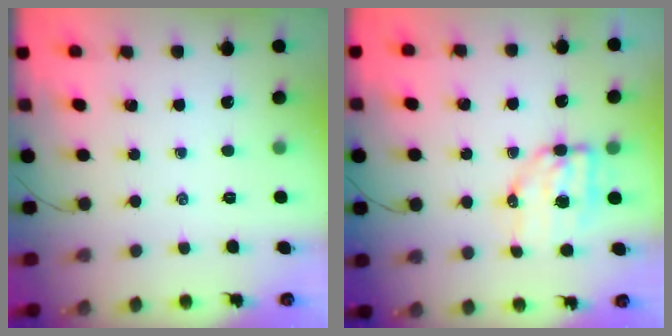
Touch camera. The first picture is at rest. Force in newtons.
{"total": 6.6, "press": 6.5, "slide": 1.3}